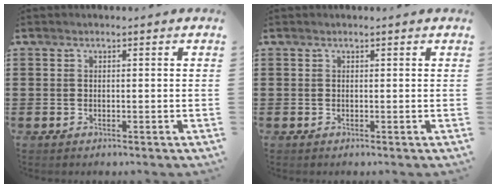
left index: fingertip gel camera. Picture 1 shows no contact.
{"total": 0.0}